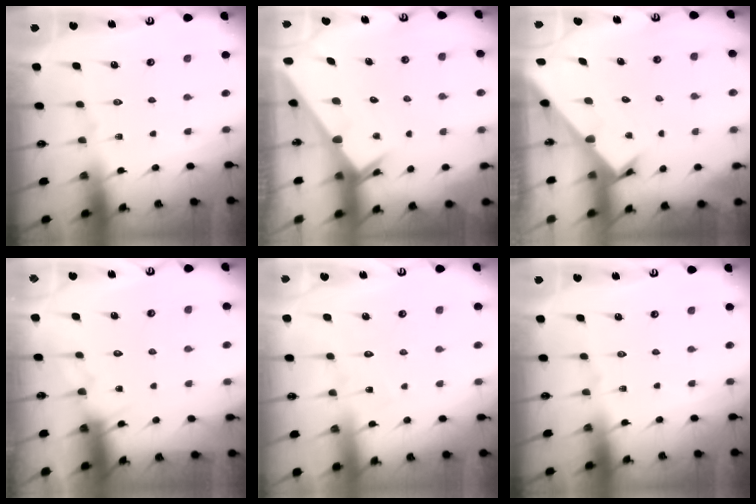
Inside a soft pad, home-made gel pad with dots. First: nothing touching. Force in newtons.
{"total": 2.3, "press": 2.3, "slide": 0.1}
{"total": 2.4, "press": 2.4, "slide": 0.2}
{"total": 5.1, "press": 5.1, "slide": 0.4}
{"total": 4.7, "press": 4.7, "slide": 0.3}
{"total": 0.0}